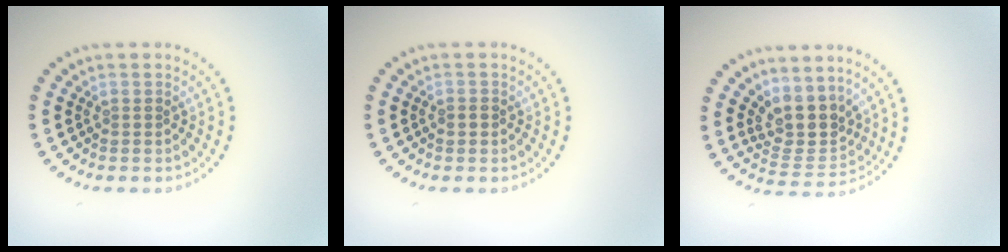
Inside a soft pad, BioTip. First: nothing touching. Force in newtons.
{"total": 1.2, "press": 1.2, "slide": 0.1}
{"total": 3.9, "press": 3.1, "slide": 2.3}